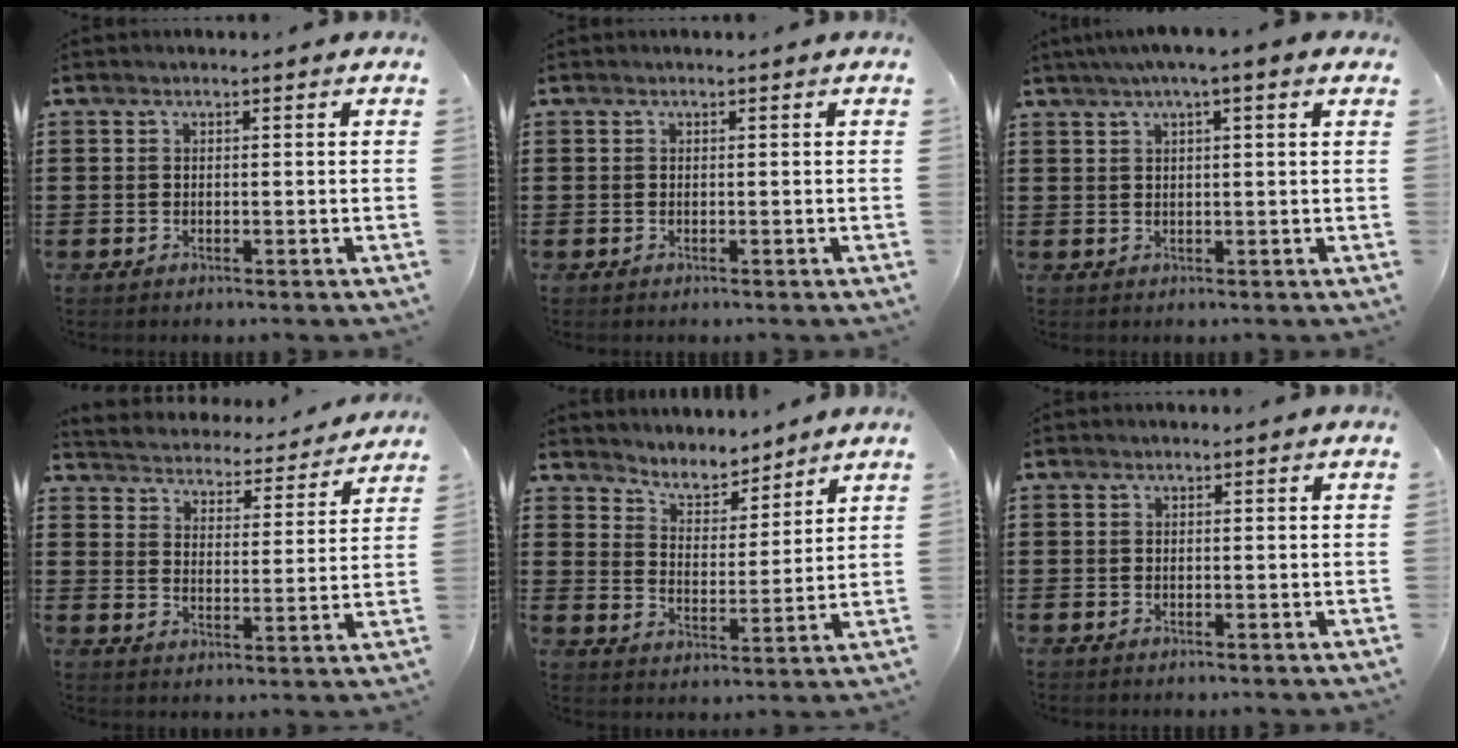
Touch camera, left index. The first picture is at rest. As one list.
[{"total": 0.0}, {"total": 2.7, "force": [1.5, -0.2, 2.2], "torque": [-0.045, 0.003, 0.027]}, {"total": 4.0, "force": [4.0, 0.0, -0.4], "torque": [-0.019, -0.039, 0.064]}, {"total": 5.1, "force": [4.9, 1.3, 0.5], "torque": [-0.035, -0.025, 0.086]}, {"total": 0.0}]